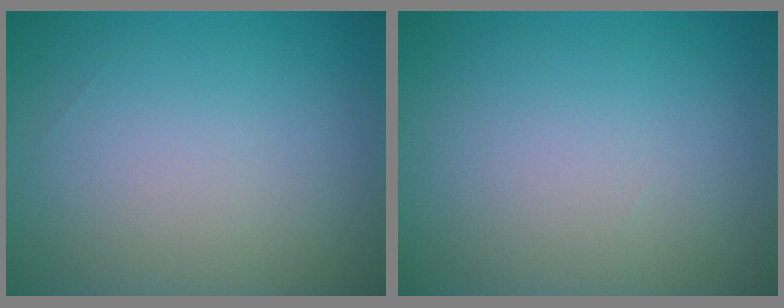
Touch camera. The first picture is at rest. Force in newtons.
{"total": 0.0}